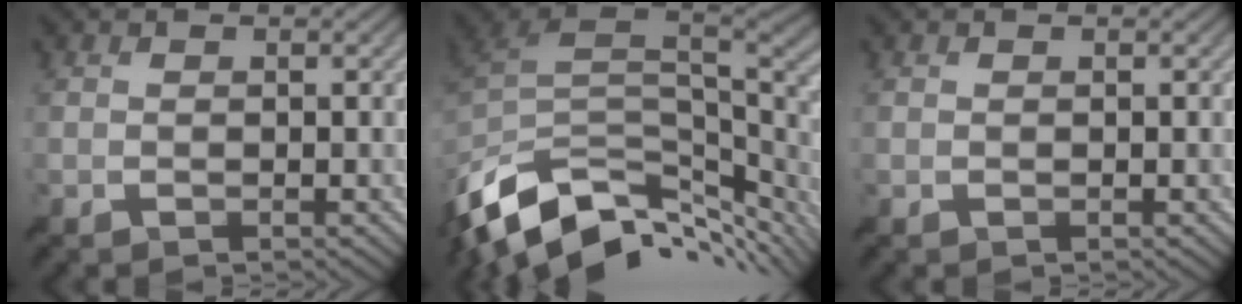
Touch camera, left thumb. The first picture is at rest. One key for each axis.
{"total": 12.6, "fx": -6.2, "fy": 7.2, "fz": 8.3, "tx": -0.189, "ty": -0.026, "tz": -0.098}
{"total": 0.0}